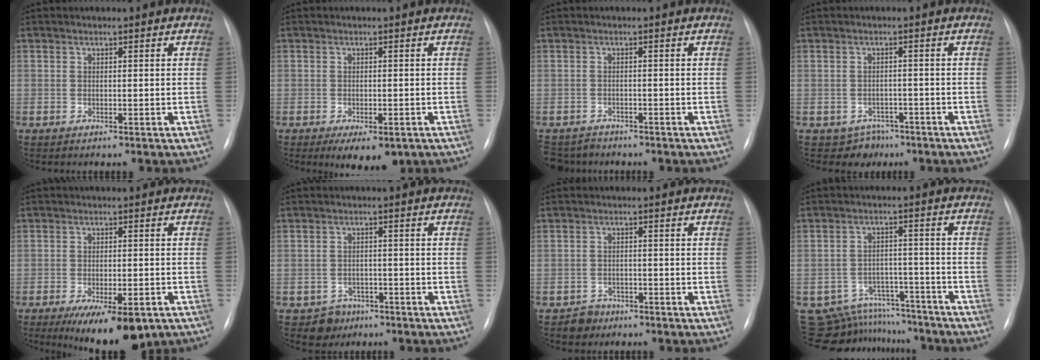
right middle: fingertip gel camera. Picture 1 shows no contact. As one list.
[{"total": 5.9, "force": [-3.5, 2.6, 4.0], "torque": [-0.044, -0.007, -0.041]}, {"total": 5.4, "force": [-4.8, 2.5, 0.3], "torque": [-0.005, -0.001, -0.077]}, {"total": 3.5, "force": [-2.3, 2.7, 0.0], "torque": [0.003, 0.012, -0.023]}, {"total": 10.7, "force": [-6.7, 3.6, 7.5], "torque": [-0.101, -0.013, -0.092]}, {"total": 3.3, "force": [-2.0, 2.7, 0.0], "torque": [0.004, 0.010, -0.023]}, {"total": 2.5, "force": [-1.7, 1.8, -0.1], "torque": [-0.001, 0.006, -0.024]}, {"total": 13.4, "force": [-12.3, 5.3, 1.3], "torque": [-0.024, 0.036, -0.163]}]